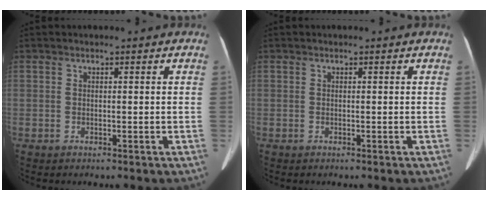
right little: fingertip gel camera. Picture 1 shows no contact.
{"total": 0.0}